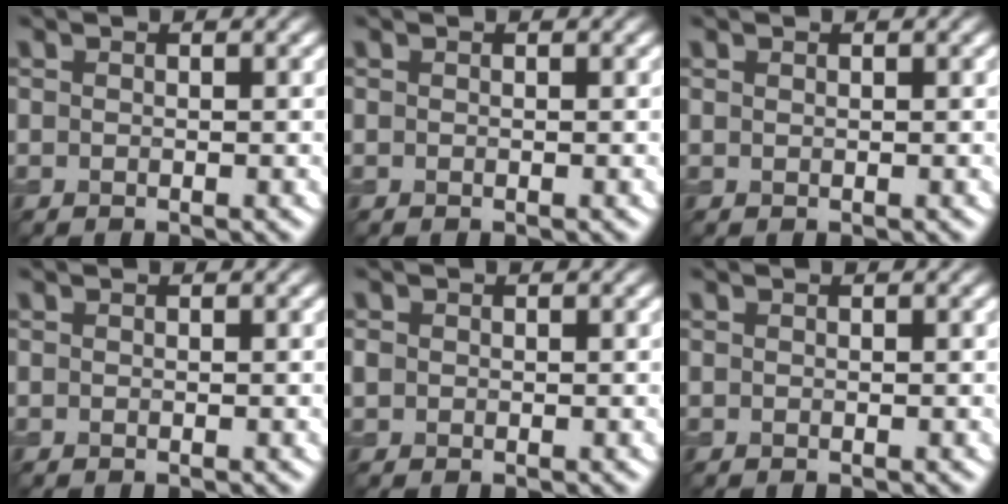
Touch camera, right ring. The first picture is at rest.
{"total": 0.0}
{"total": 0.0}
{"total": 0.0}
{"total": 0.8, "force": [0.1, 0.8, 0.2], "torque": [-0.002, 0.001, -0.002]}
{"total": 0.0}